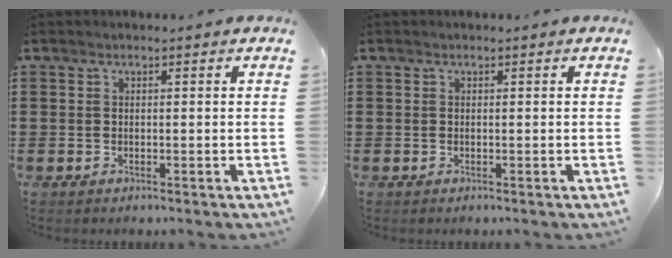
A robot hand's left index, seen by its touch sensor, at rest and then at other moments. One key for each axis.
{"total": 0.0}